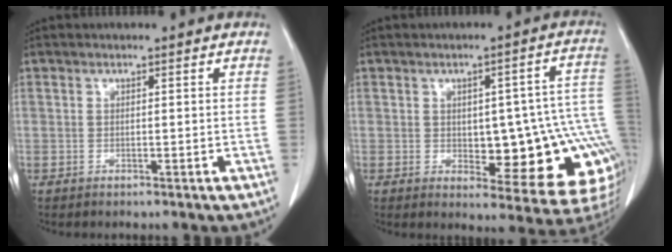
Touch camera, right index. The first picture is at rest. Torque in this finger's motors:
{"motor_torque": [0.41, 0.06, 0.24, 0.03]}